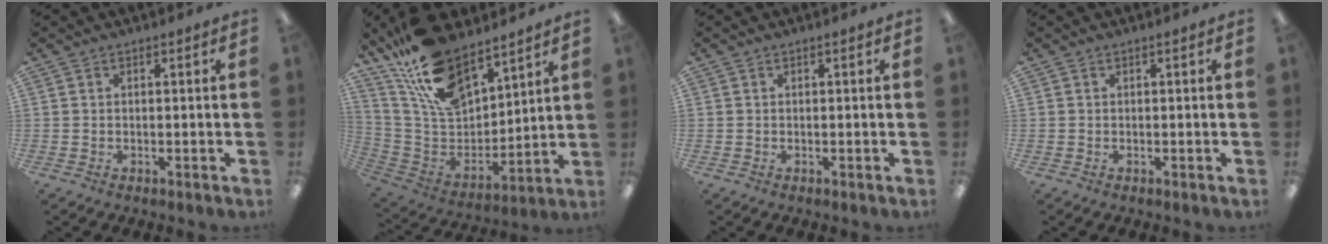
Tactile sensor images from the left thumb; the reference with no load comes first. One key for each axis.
{"total": 19.4, "fx": 14.2, "fy": 8.6, "fz": 10.0, "tx": -0.204, "ty": -0.073, "tz": 0.262}
{"total": 0.0}
{"total": 0.0}